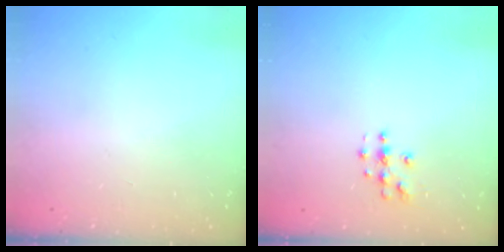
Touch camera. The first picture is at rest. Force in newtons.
{"total": 3.9, "press": 3.9, "slide": 0.3}